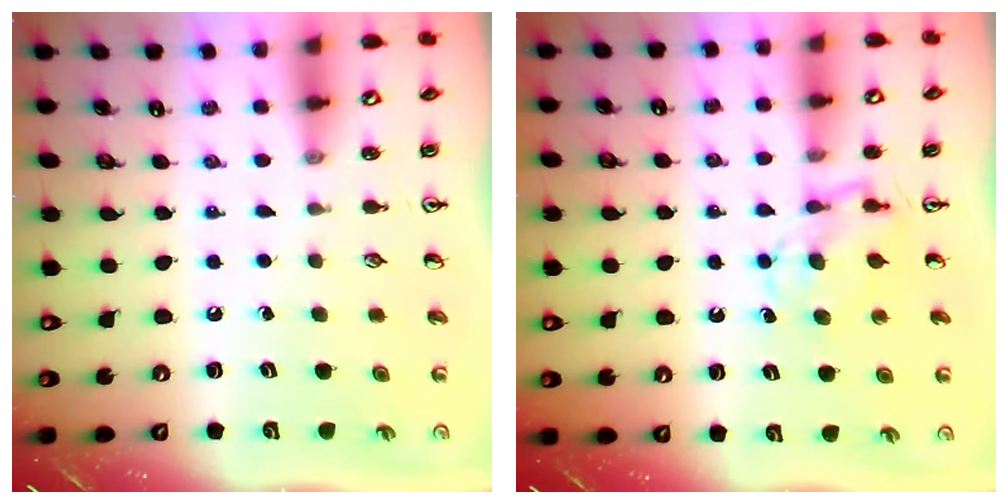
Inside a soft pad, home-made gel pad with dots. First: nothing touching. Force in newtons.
{"total": 6.4, "press": 6.4, "slide": 0.7}